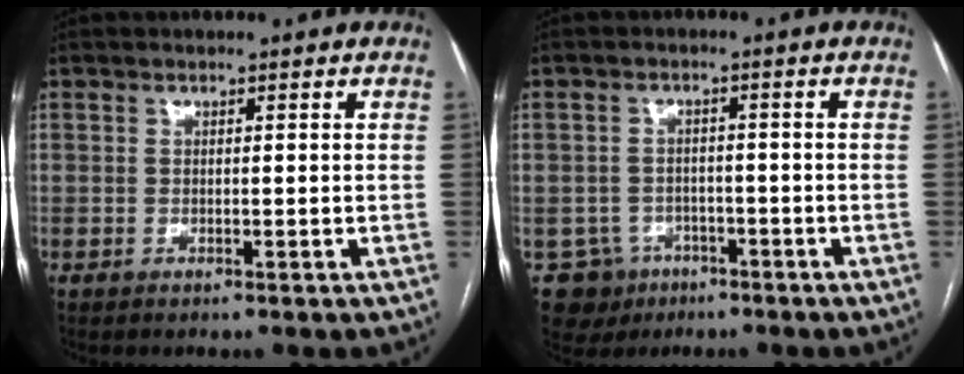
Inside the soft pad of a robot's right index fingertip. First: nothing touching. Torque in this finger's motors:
{"motor_torque": [-0.45, 0.11, -1.05, -0.21]}